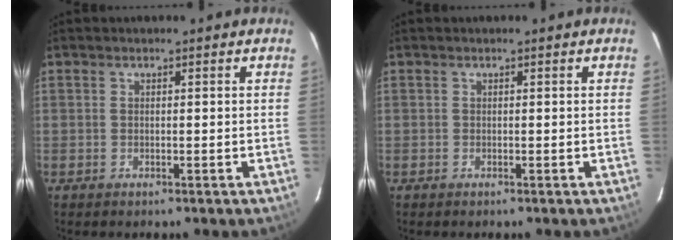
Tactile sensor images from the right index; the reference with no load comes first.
{"total": 0.0}